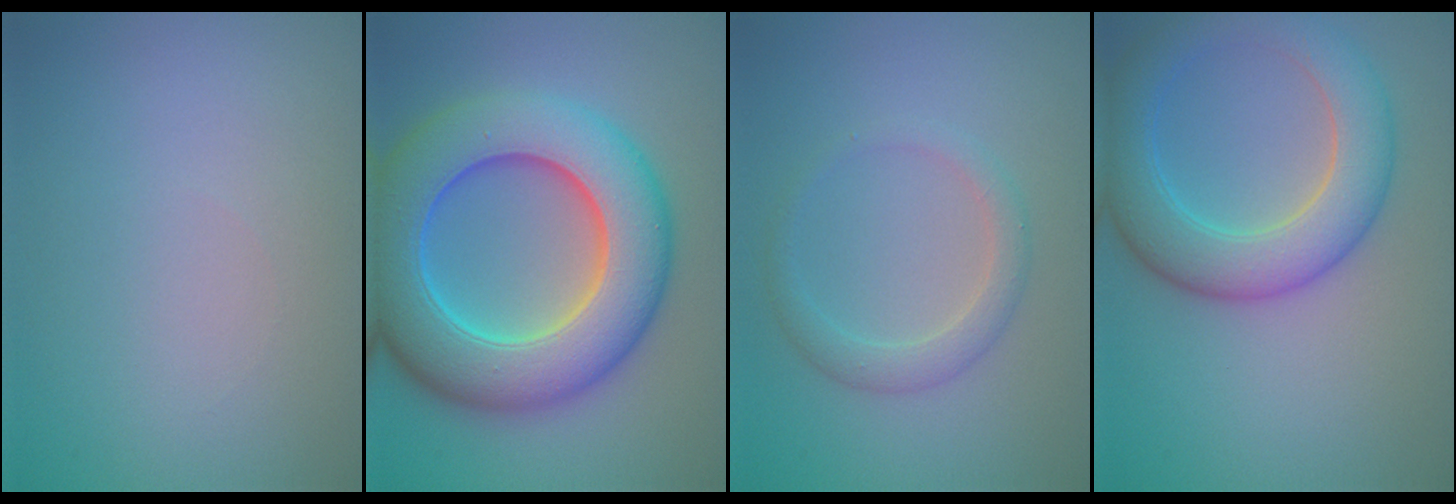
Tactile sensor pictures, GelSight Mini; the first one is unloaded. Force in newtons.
{"total": 12.1, "press": 12.1, "slide": 0.1}
{"total": 2.2, "press": 2.2, "slide": 0.1}
{"total": 6.5, "press": 6.5, "slide": 0.1}